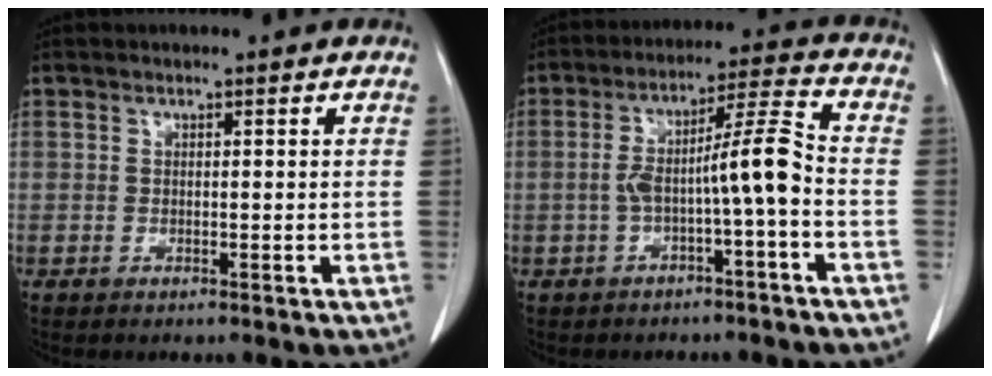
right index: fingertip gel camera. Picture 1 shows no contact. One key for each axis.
{"total": 8.0, "fx": -1.9, "fy": 0.0, "fz": 7.8, "tx": -0.135, "ty": 0.028, "tz": -0.029}